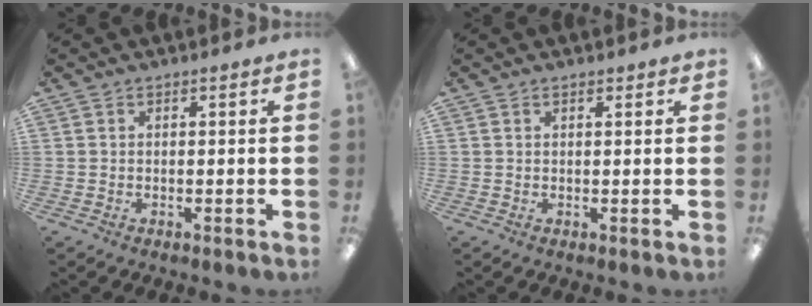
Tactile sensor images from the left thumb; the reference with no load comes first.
{"total": 1.0, "force": [0.7, 0.4, 0.5], "torque": [-0.012, 0.000, 0.014]}